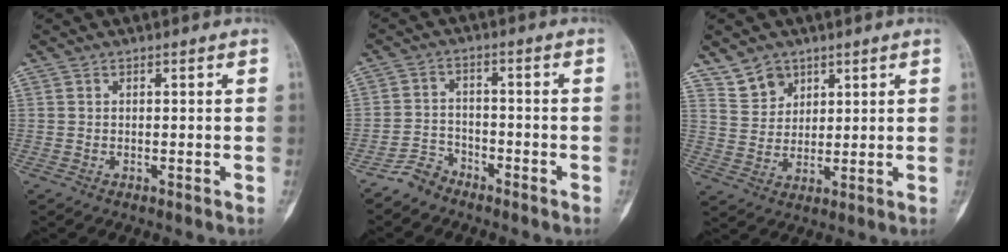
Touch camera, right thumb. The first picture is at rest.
{"total": 4.2, "force": [-3.6, 2.0, 0.4], "torque": [0.002, 0.023, -0.074]}
{"total": 5.8, "force": [4.1, 4.0, 1.0], "torque": [0.005, -0.028, 0.087]}